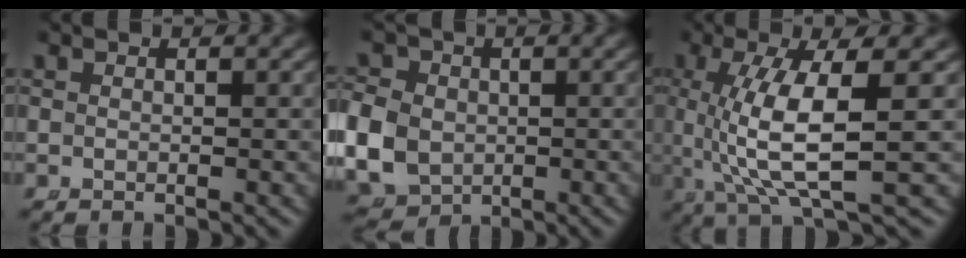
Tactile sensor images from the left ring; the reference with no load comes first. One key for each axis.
{"total": 7.4, "fx": -1.5, "fy": 6.5, "fz": 3.3, "tx": -0.087, "ty": -0.038, "tz": -0.010}
{"total": 7.5, "fx": 0.3, "fy": 2.1, "fz": 7.2, "tx": -0.142, "ty": -0.015, "tz": 0.018}